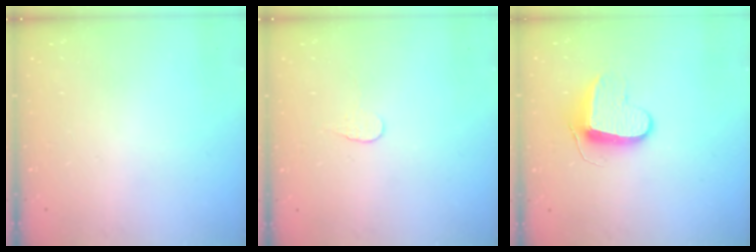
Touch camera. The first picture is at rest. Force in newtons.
{"total": 3.9, "press": 3.9, "slide": 0.4}
{"total": 9.5, "press": 9.5, "slide": 0.7}